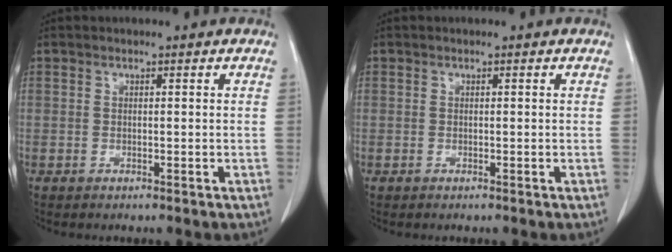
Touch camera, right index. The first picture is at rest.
{"total": 0.0}